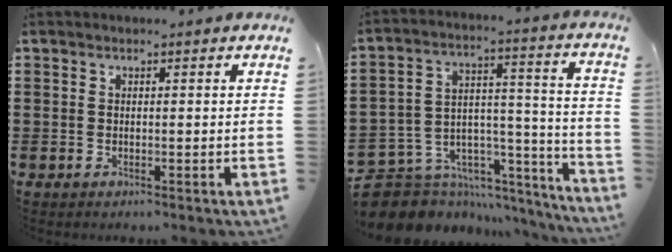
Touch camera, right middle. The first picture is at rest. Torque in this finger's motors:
{"motor_torque": [1.90, -0.23, 0.87, 0.21]}